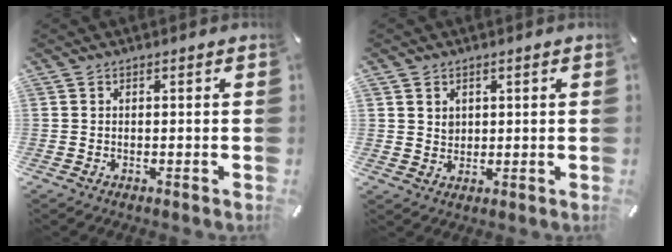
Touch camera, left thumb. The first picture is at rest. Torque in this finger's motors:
{"motor_torque": [0.09, -0.16, 0.07, 0.03, -0.02]}